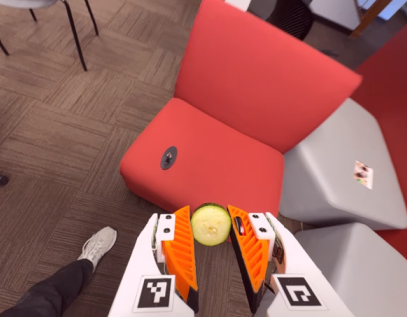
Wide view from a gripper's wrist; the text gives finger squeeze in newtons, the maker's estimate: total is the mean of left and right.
{"total": 8.0, "left": 7.8, "right": 8.1}